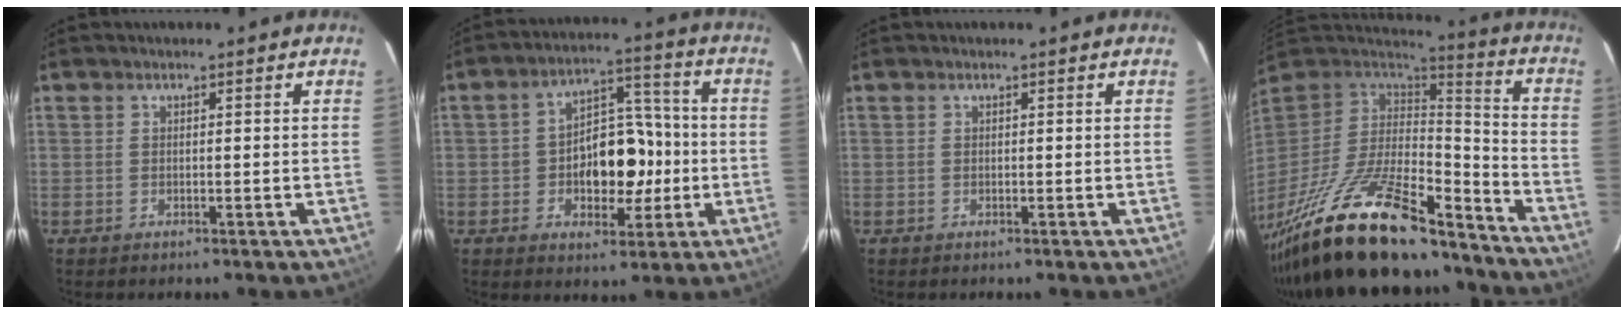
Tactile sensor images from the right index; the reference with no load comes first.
{"total": 11.6, "force": [-1.8, 7.9, 8.3], "torque": [-0.150, 0.024, -0.016]}
{"total": 0.0}
{"total": 32.0, "force": [-23.3, 10.5, 19.3], "torque": [-0.370, -0.041, -0.370]}